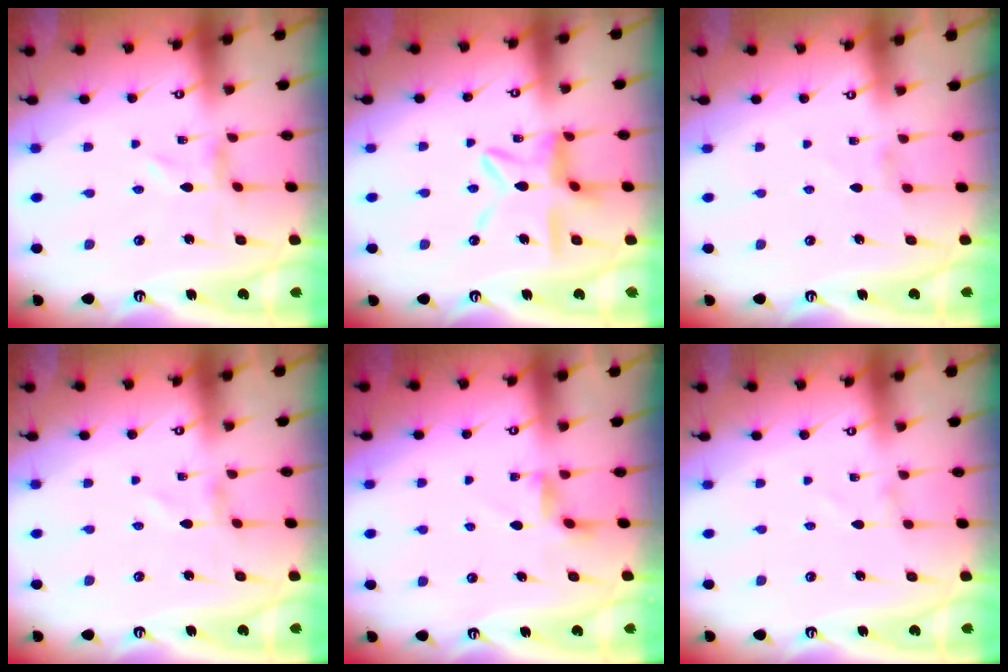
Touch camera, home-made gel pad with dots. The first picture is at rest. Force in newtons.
{"total": 13.2, "press": 13.1, "slide": 1.3}
{"total": 0.7, "press": 0.6, "slide": 0.3}
{"total": 0.7, "press": 0.6, "slide": 0.1}
{"total": 2.6, "press": 2.6, "slide": 0.5}
{"total": 1.4, "press": 1.4, "slide": 0.0}